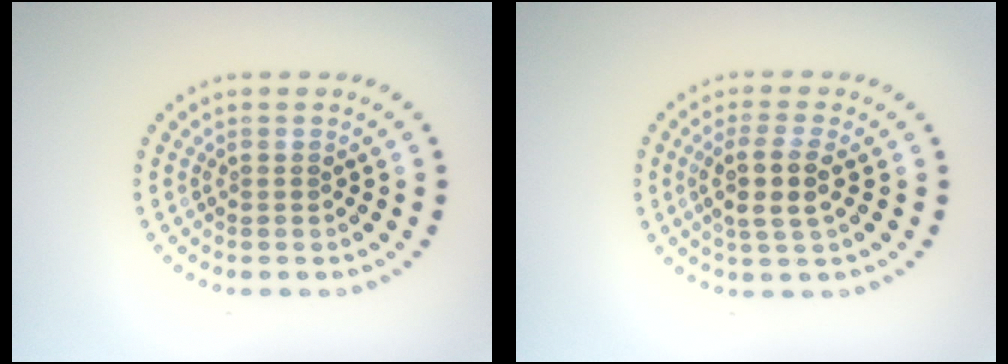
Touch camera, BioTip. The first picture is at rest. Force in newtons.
{"total": 3.2, "press": 2.9, "slide": 1.5}